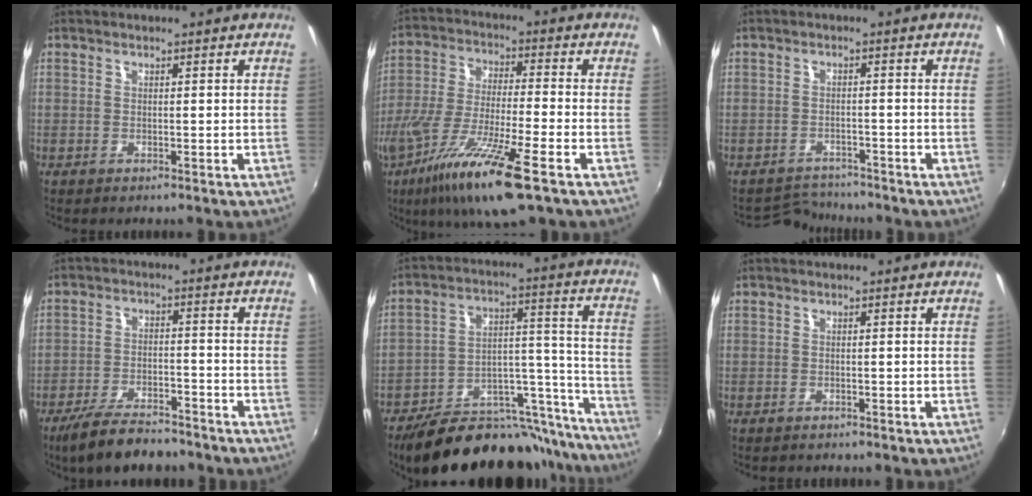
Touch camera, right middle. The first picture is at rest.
{"total": 16.7, "force": [-9.3, 2.0, 13.8], "torque": [-0.277, -0.047, -0.174]}
{"total": 4.0, "force": [-3.6, 1.4, -0.8], "torque": [0.001, 0.012, -0.064]}
{"total": 10.9, "force": [-8.8, 3.3, 5.4], "torque": [-0.121, -0.012, -0.147]}
{"total": 27.8, "force": [-23.1, 9.9, 11.9], "torque": [-0.154, 0.052, -0.317]}
{"total": 0.8, "force": [-0.6, 0.5, -0.1], "torque": [-0.001, 0.001, -0.009]}